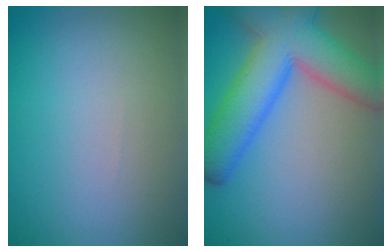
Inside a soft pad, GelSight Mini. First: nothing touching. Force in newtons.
{"total": 9.6, "press": 9.6, "slide": 0.7}